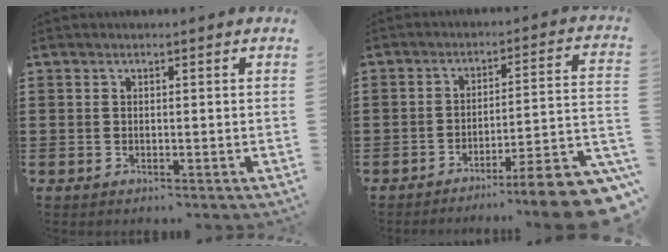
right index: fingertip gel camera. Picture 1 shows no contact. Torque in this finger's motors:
{"motor_torque": [1.78, -0.36, 0.06, -0.14]}